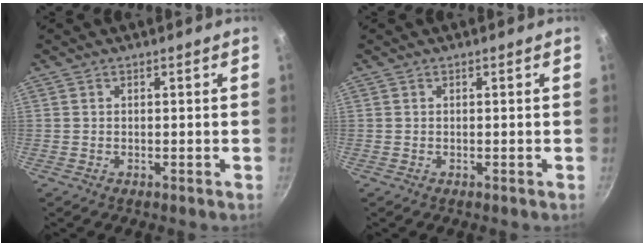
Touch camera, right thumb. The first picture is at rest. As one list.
[{"total": 0.0}]